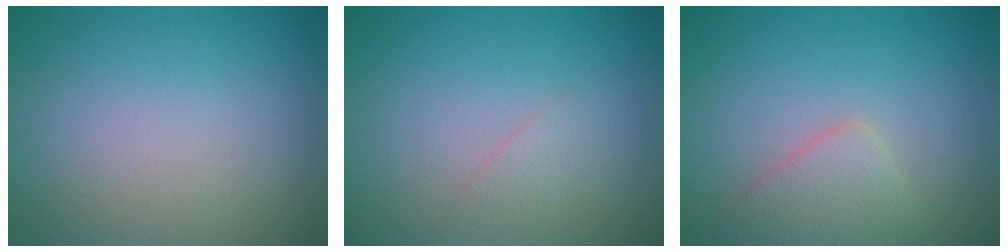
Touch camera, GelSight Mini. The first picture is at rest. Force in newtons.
{"total": 0.8, "press": 0.8, "slide": 0.0}
{"total": 2.7, "press": 2.7, "slide": 0.0}